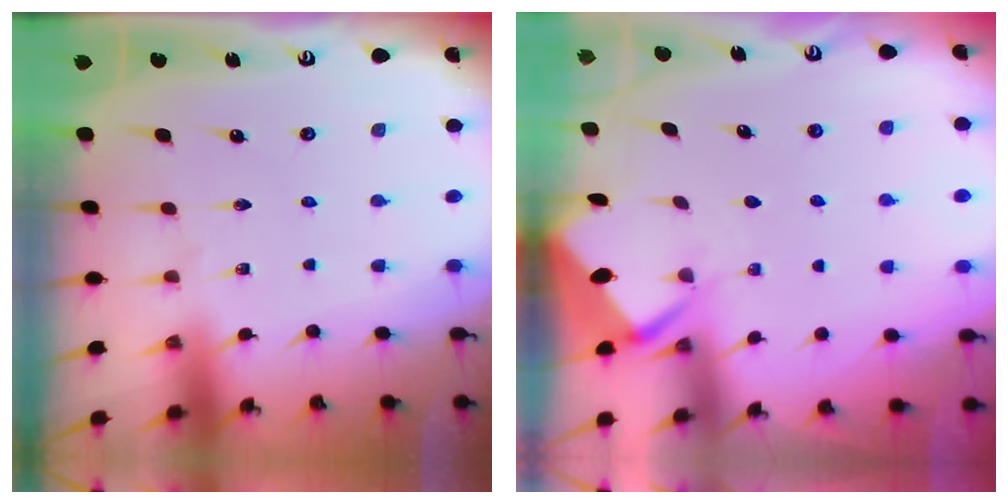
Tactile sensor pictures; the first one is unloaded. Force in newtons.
{"total": 2.8, "press": 2.8, "slide": 0.4}